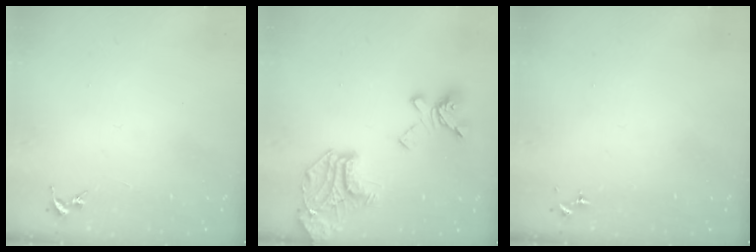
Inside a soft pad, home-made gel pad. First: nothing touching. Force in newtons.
{"total": 21.3, "press": 21.2, "slide": 1.6}
{"total": 0.0}